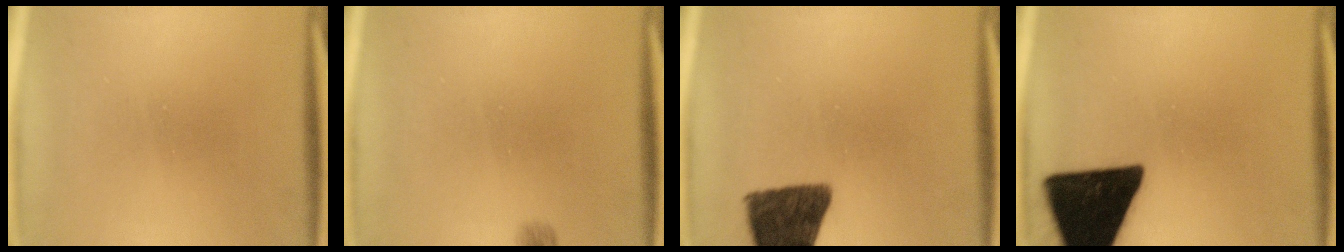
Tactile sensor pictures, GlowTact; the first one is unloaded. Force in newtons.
{"total": 1.3}
{"total": 12.5}
{"total": 19.5}